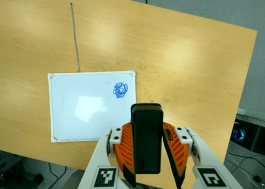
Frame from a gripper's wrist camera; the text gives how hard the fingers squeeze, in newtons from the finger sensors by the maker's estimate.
{"total": 4.6, "left": 3.7, "right": 5.5}